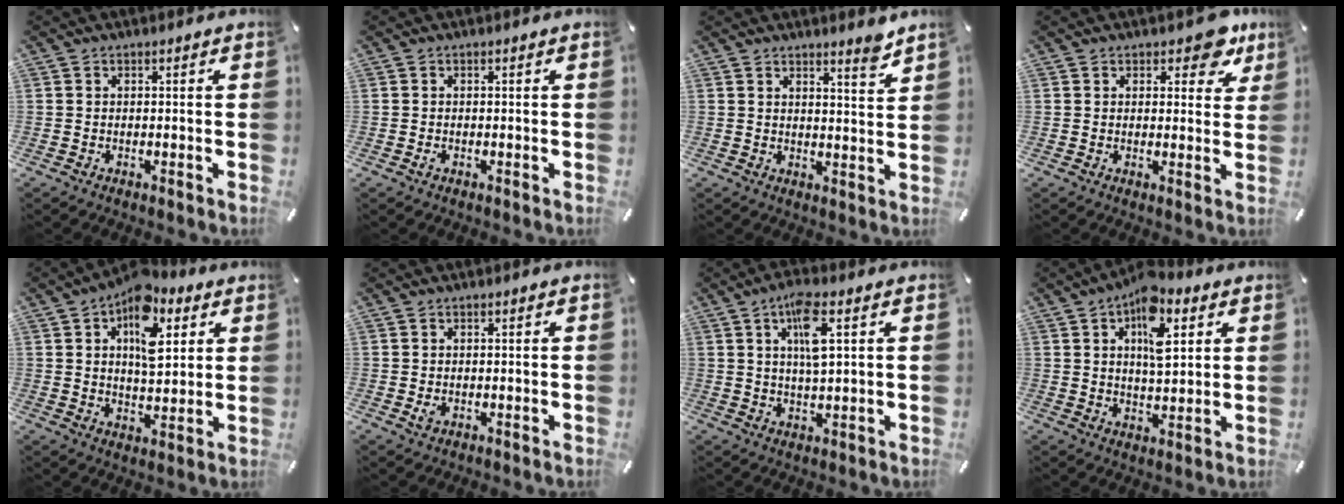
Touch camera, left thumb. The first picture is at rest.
{"total": 0.5, "force": [-0.2, 0.3, 0.4], "torque": [-0.007, -0.002, -0.004]}
{"total": 4.4, "force": [4.0, 0.3, 1.8], "torque": [-0.022, -0.036, 0.066]}
{"total": 7.9, "force": [4.9, 4.2, 4.5], "torque": [-0.037, -0.029, 0.081]}
{"total": 14.1, "force": [6.1, 8.2, 9.7], "torque": [-0.144, -0.016, 0.104]}
{"total": 1.3, "force": [-0.2, 0.9, 0.9], "torque": [-0.016, 0.000, -0.003]}
{"total": 8.3, "force": [3.1, 2.3, 7.3], "torque": [-0.134, -0.001, 0.049]}
{"total": 12.4, "force": [5.5, 6.4, 9.1], "torque": [-0.137, -0.011, 0.092]}